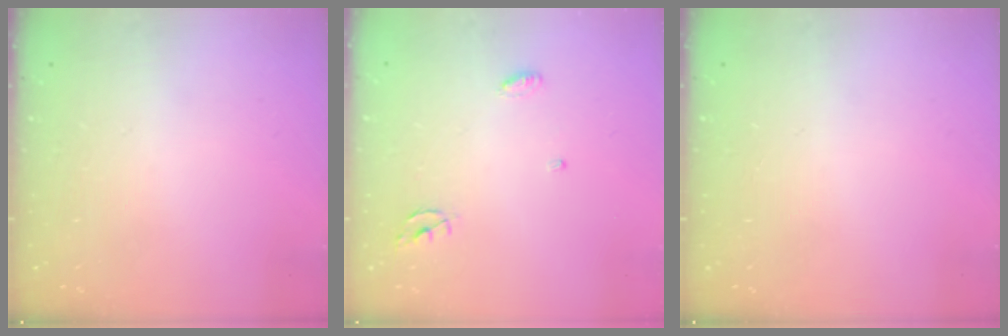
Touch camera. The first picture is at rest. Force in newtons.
{"total": 3.9, "press": 3.9, "slide": 0.2}
{"total": 0.0}